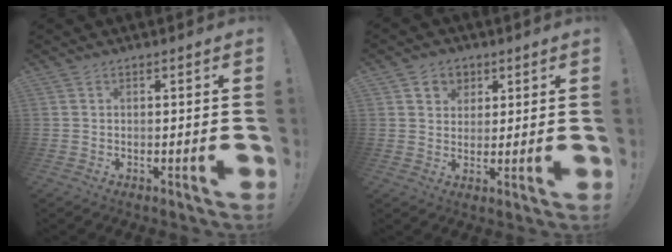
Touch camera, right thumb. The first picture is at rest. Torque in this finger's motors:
{"motor_torque": [0.41, 0.29, 0.06, 0.03, 0.00]}